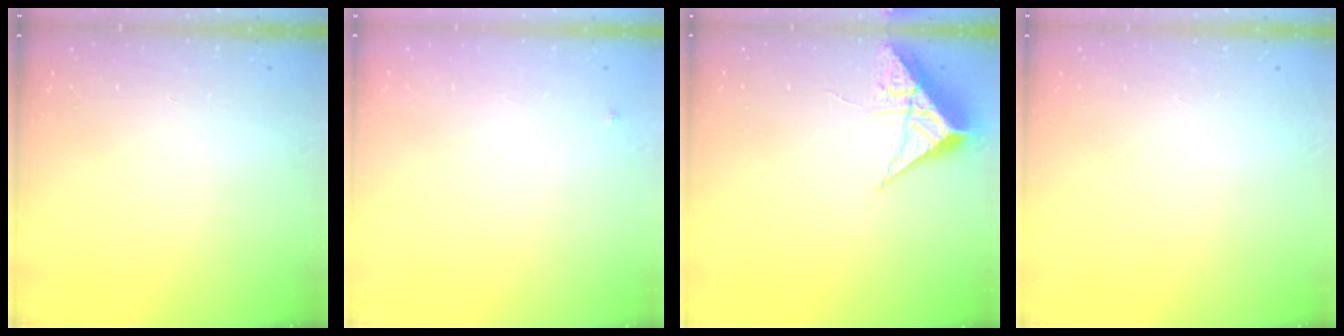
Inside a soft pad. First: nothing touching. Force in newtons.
{"total": 3.1, "press": 3.1, "slide": 0.3}
{"total": 7.0, "press": 7.0, "slide": 0.3}
{"total": 0.0}